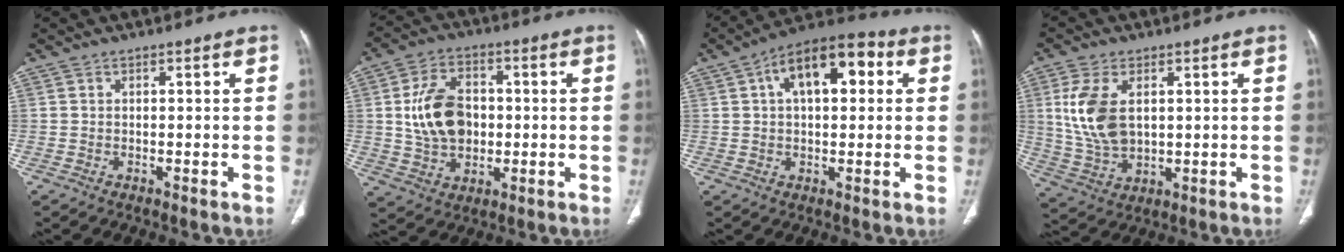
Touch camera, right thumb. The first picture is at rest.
{"total": 12.7, "force": [0.4, 9.1, 8.9], "torque": [-0.137, 0.010, 0.013]}
{"total": 13.6, "force": [3.8, 7.0, 11.0], "torque": [-0.149, 0.029, 0.052]}
{"total": 11.2, "force": [2.4, 6.6, 8.7], "torque": [-0.181, -0.009, 0.057]}